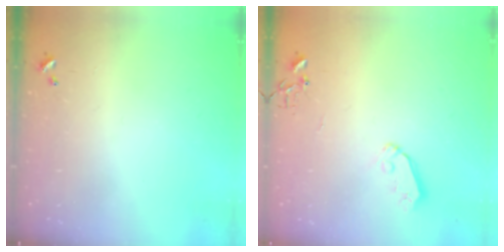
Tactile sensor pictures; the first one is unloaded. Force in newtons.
{"total": 6.1, "press": 6.0, "slide": 0.4}